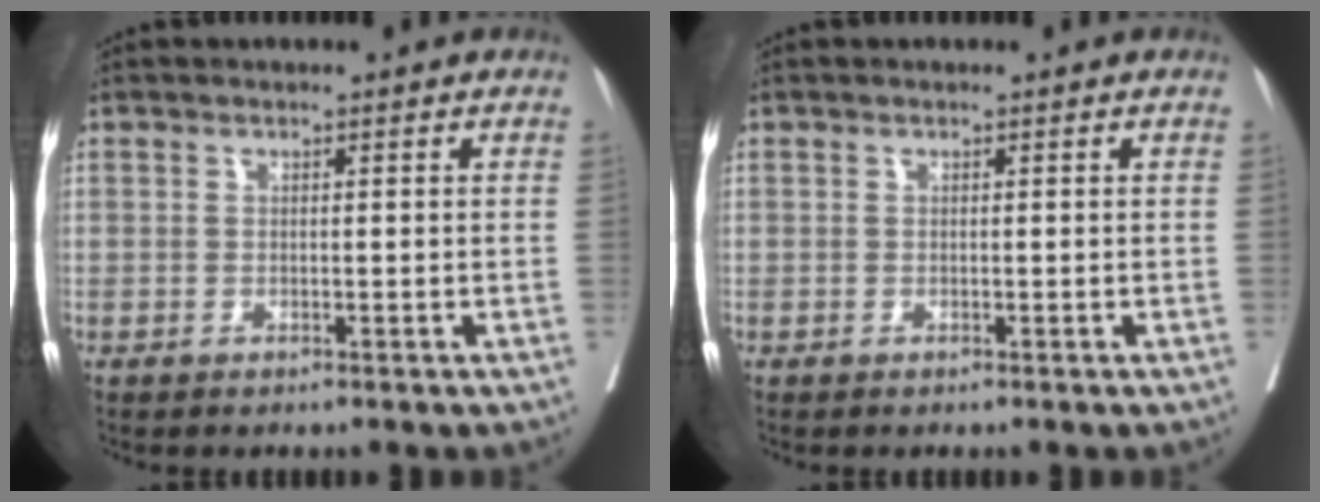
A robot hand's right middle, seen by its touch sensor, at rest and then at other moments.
{"total": 0.0}